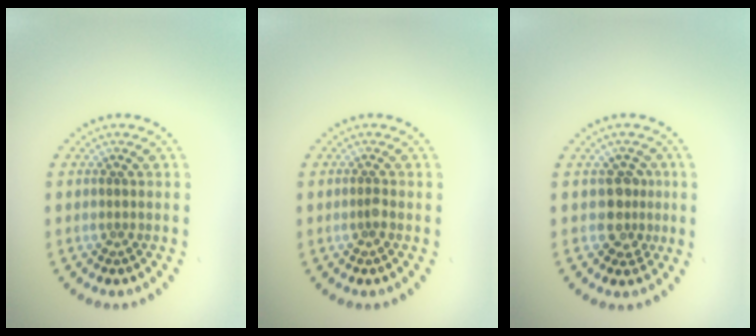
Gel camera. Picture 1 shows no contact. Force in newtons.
{"total": 0.8, "press": 0.6, "slide": 0.5}
{"total": 2.3, "press": 1.9, "slide": 1.3}